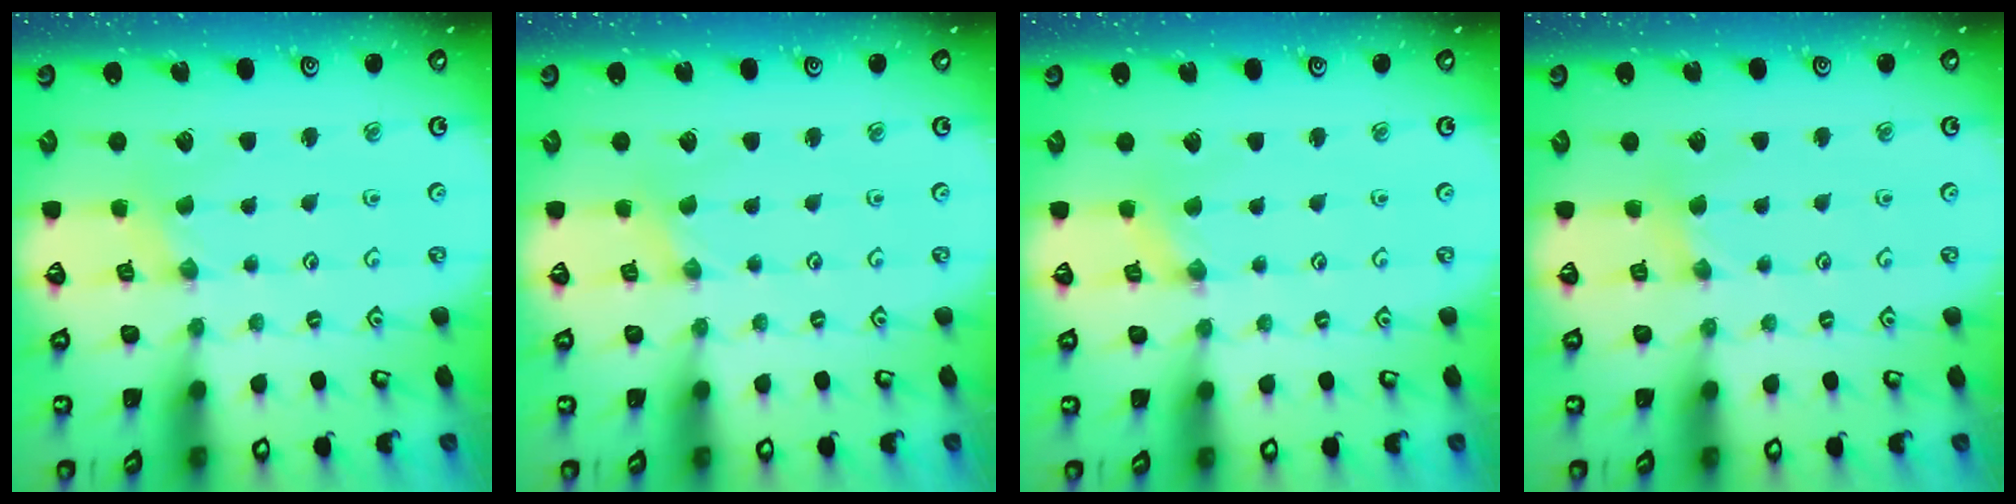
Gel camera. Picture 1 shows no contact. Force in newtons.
{"total": 0.0}
{"total": 0.5, "press": 0.5, "slide": 0.2}
{"total": 1.9, "press": 1.8, "slide": 0.4}